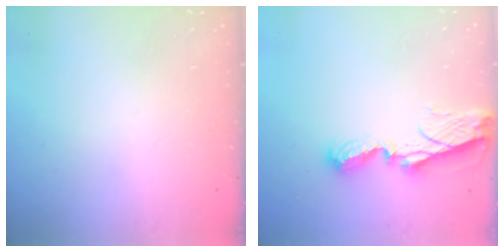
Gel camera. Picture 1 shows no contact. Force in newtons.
{"total": 8.4, "press": 8.4, "slide": 1.1}